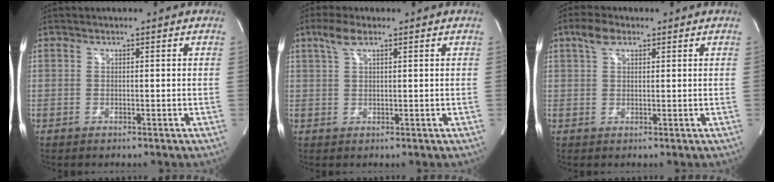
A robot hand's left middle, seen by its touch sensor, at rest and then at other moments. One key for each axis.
{"total": 3.2, "fx": 2.0, "fy": 0.8, "fz": 2.4, "tx": -0.058, "ty": 0.014, "tz": 0.044}
{"total": 3.4, "fx": 2.0, "fy": 1.6, "fz": 2.2, "tx": -0.050, "ty": 0.017, "tz": 0.040}